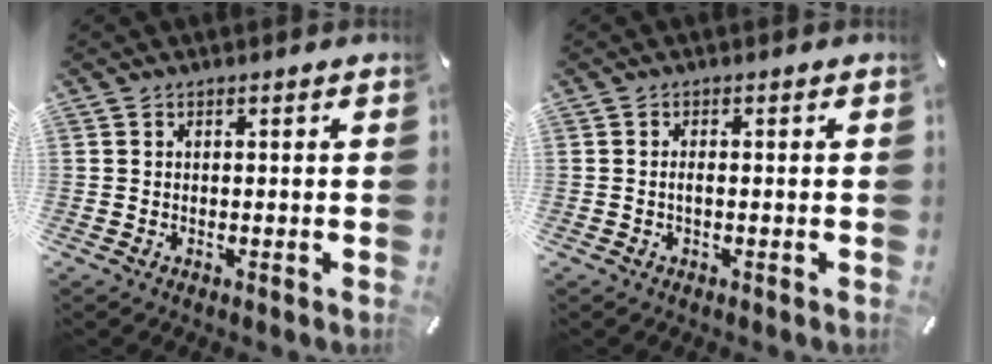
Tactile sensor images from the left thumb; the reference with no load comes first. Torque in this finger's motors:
{"motor_torque": [0.20, 0.01, 0.20, 0.07, 0.00]}